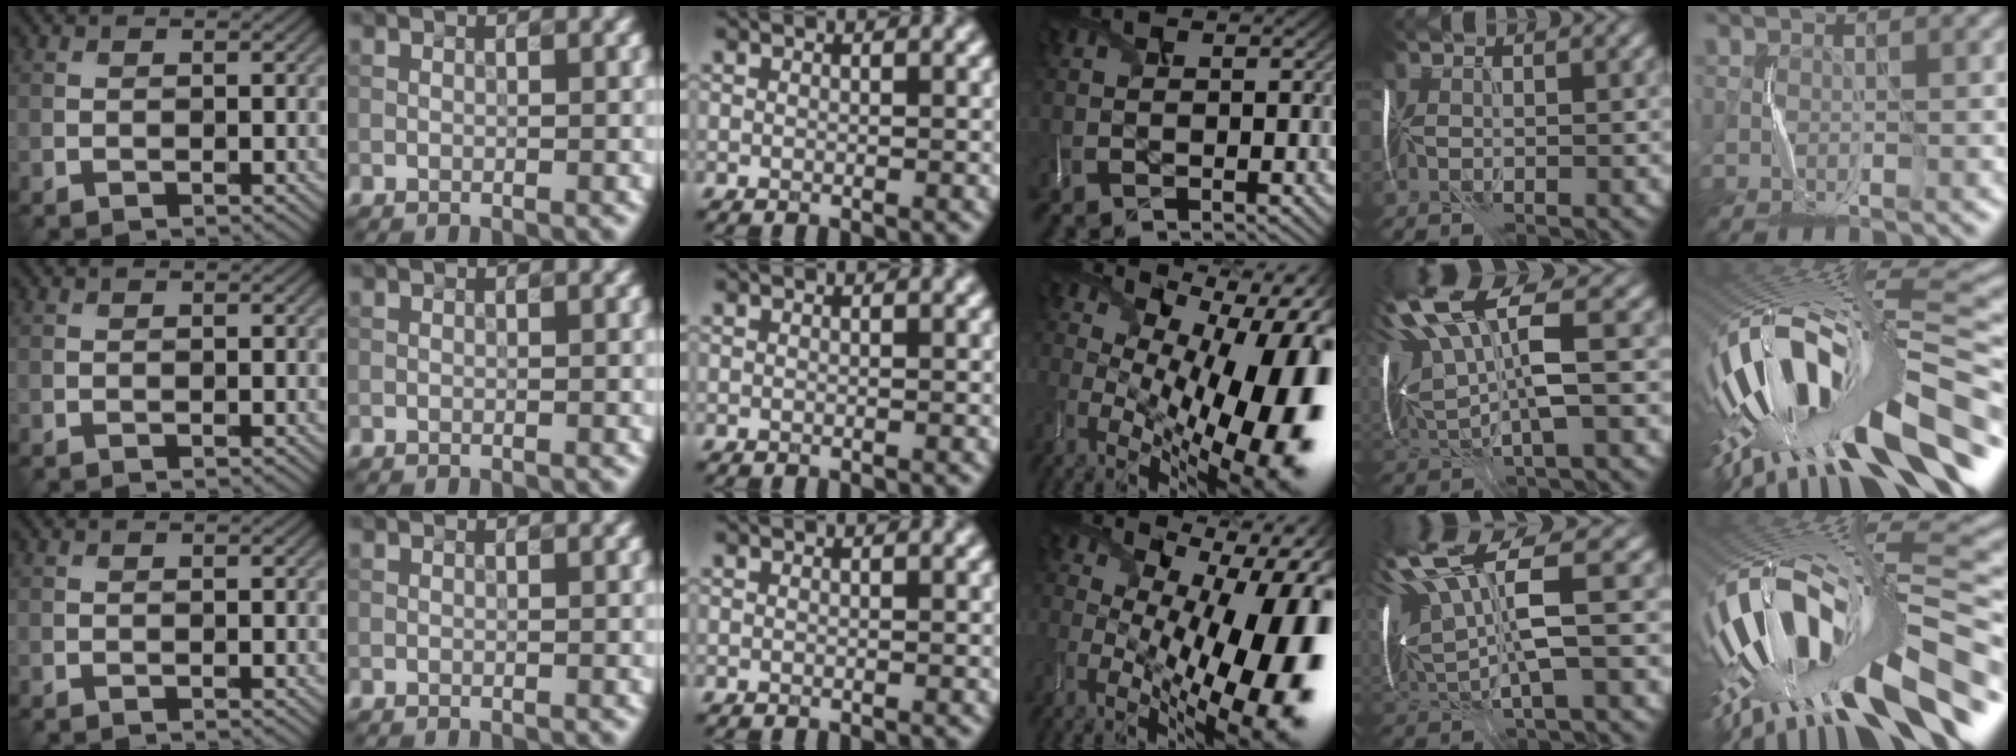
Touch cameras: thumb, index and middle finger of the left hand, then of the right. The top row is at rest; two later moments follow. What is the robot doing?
{"motion": "shake", "object": "plastic piggy bank"}